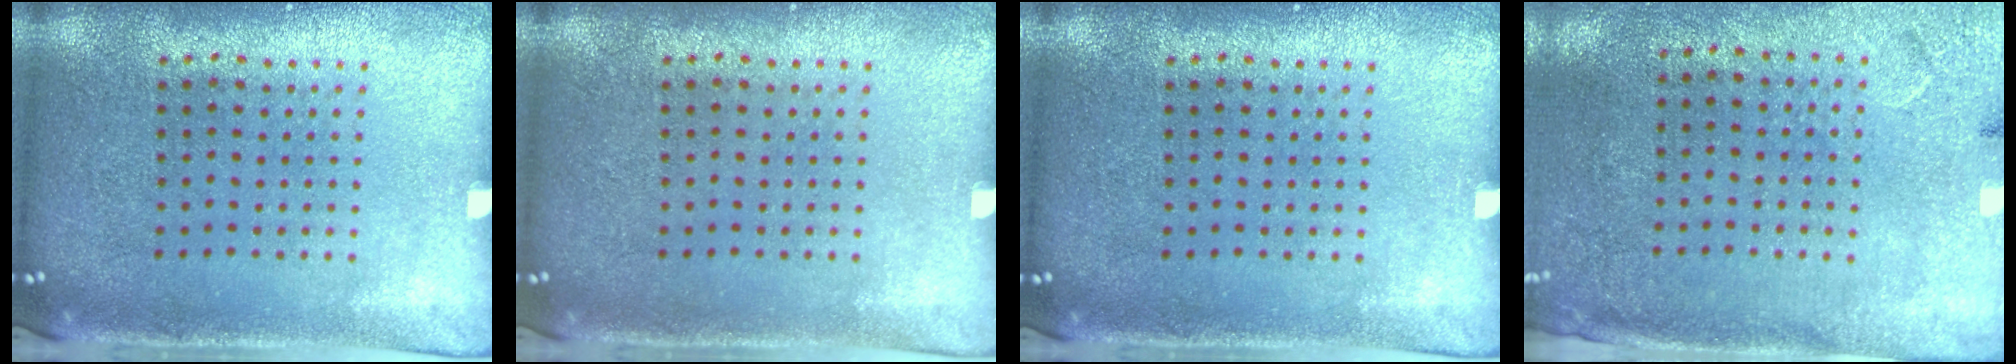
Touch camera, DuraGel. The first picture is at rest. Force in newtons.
{"total": 0.0}
{"total": 0.0}
{"total": 2.7, "press": 2.2, "slide": 1.6}